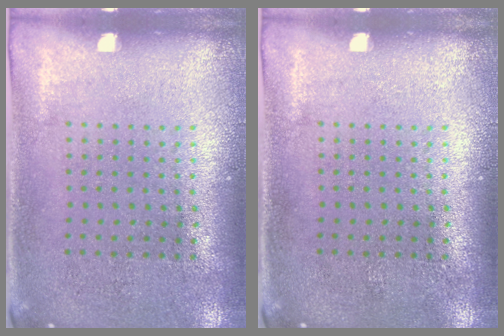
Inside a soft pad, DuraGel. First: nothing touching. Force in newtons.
{"total": 0.0}